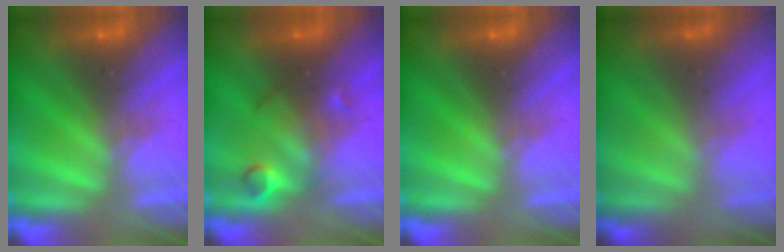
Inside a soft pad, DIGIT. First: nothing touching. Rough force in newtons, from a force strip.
{"total": 2.9}
{"total": 0.0}
{"total": 1.6}